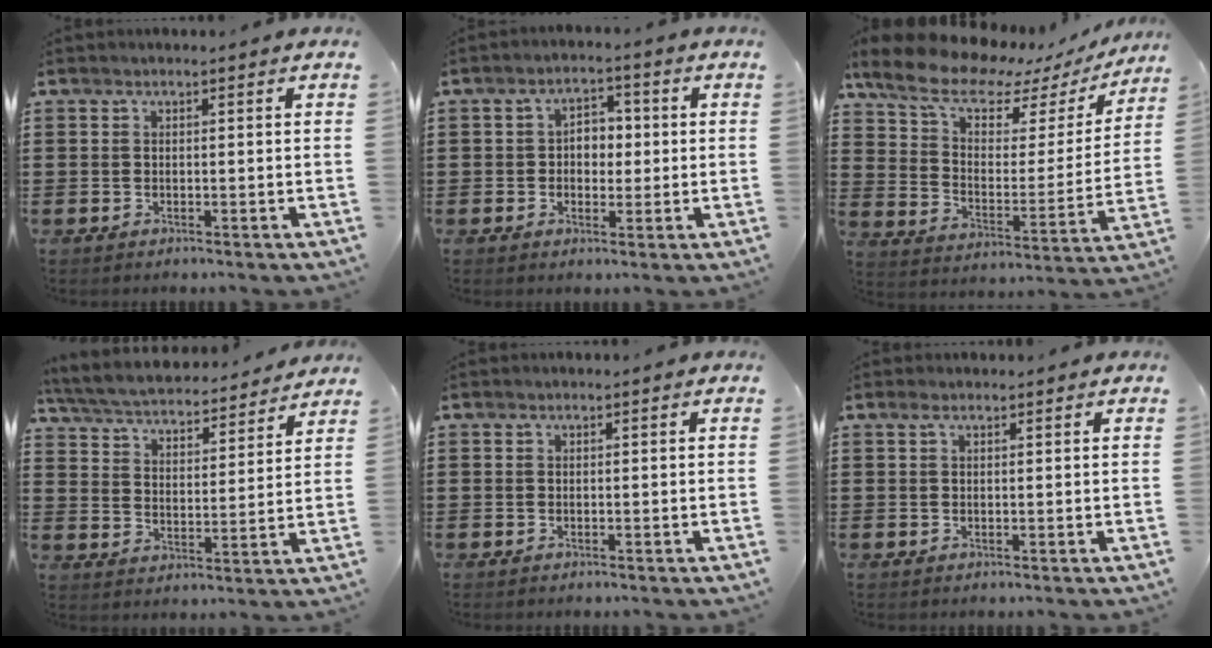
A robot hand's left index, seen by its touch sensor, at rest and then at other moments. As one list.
[{"total": 3.9, "force": [-0.5, 3.0, 2.4], "torque": [-0.047, 0.009, -0.017]}, {"total": 10.8, "force": [8.5, 4.1, 5.3], "torque": [-0.125, -0.048, 0.146]}, {"total": 4.3, "force": [4.2, 0.3, 0.6], "torque": [-0.036, -0.032, 0.066]}, {"total": 0.0}, {"total": 0.8, "force": [0.3, 0.5, 0.5], "torque": [-0.011, 0.004, 0.005]}]